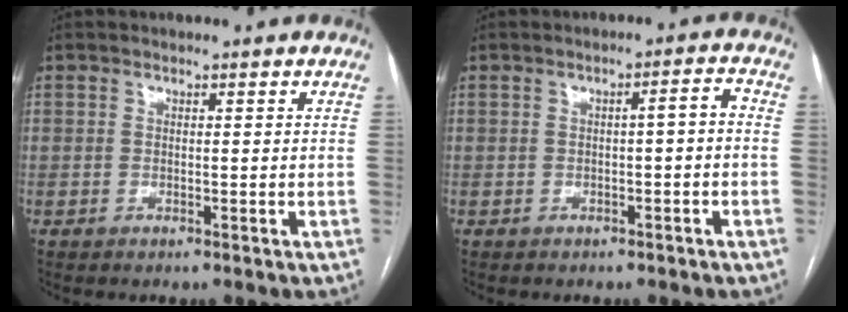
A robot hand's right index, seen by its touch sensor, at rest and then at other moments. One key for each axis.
{"total": 2.5, "fx": -0.3, "fy": 0.4, "fz": 2.4, "tx": -0.032, "ty": 0.011, "tz": -0.004}